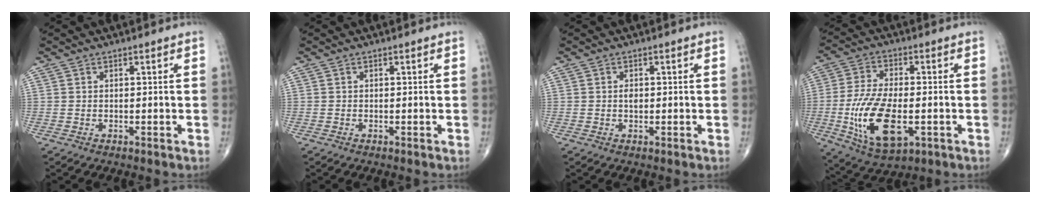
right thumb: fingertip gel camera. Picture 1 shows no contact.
{"total": 0.0}
{"total": 1.3, "force": [0.1, 0.8, 1.0], "torque": [-0.015, 0.000, 0.002]}
{"total": 16.0, "force": [-3.4, 7.8, 13.6], "torque": [-0.266, -0.004, -0.049]}